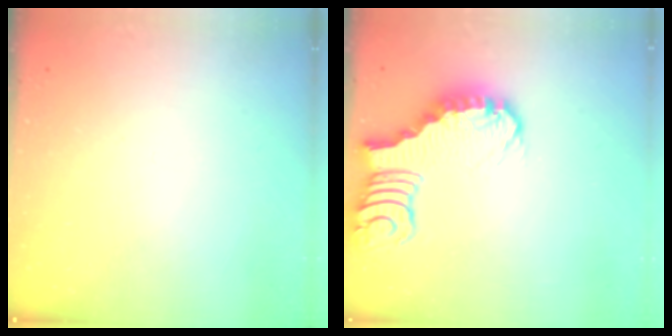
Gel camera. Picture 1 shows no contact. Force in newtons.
{"total": 3.5, "press": 3.5, "slide": 0.3}